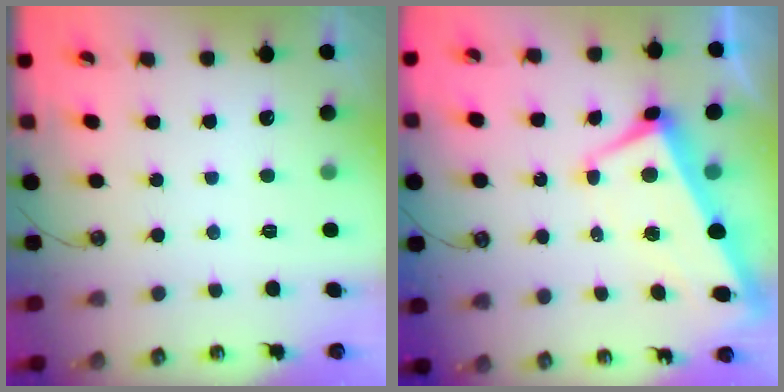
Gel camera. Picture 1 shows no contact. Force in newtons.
{"total": 1.6, "press": 0.8, "slide": 1.4}